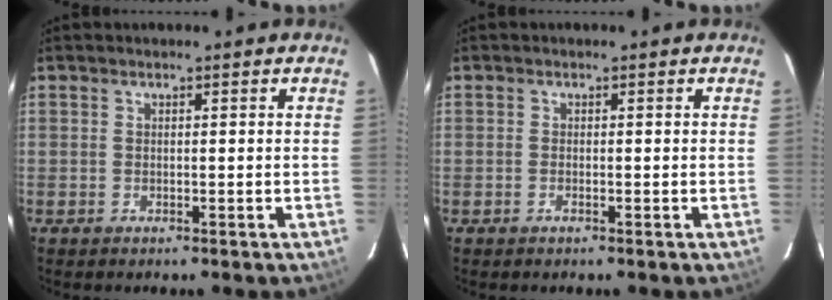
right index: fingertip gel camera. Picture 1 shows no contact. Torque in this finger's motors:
{"motor_torque": [0.13, 0.01, -0.01, 0.01]}